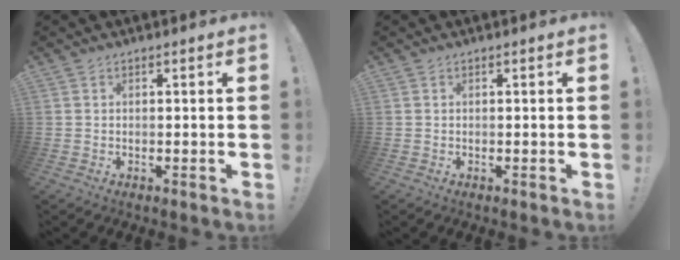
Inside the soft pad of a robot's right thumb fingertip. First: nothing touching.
{"total": 0.0}